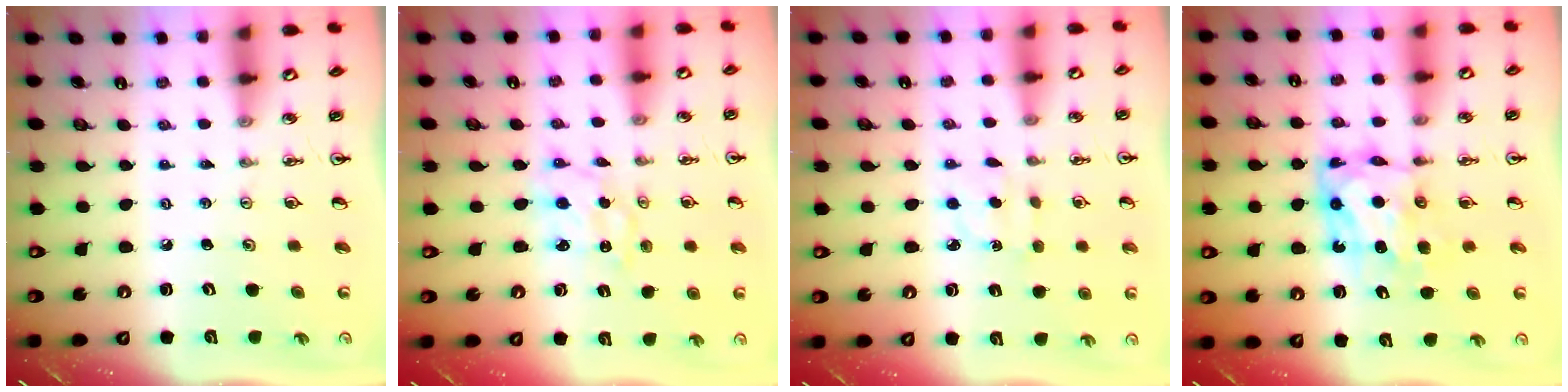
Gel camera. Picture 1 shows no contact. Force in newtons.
{"total": 1.4, "press": 1.4, "slide": 0.0}
{"total": 3.2, "press": 3.1, "slide": 0.4}
{"total": 7.7, "press": 7.7, "slide": 0.2}